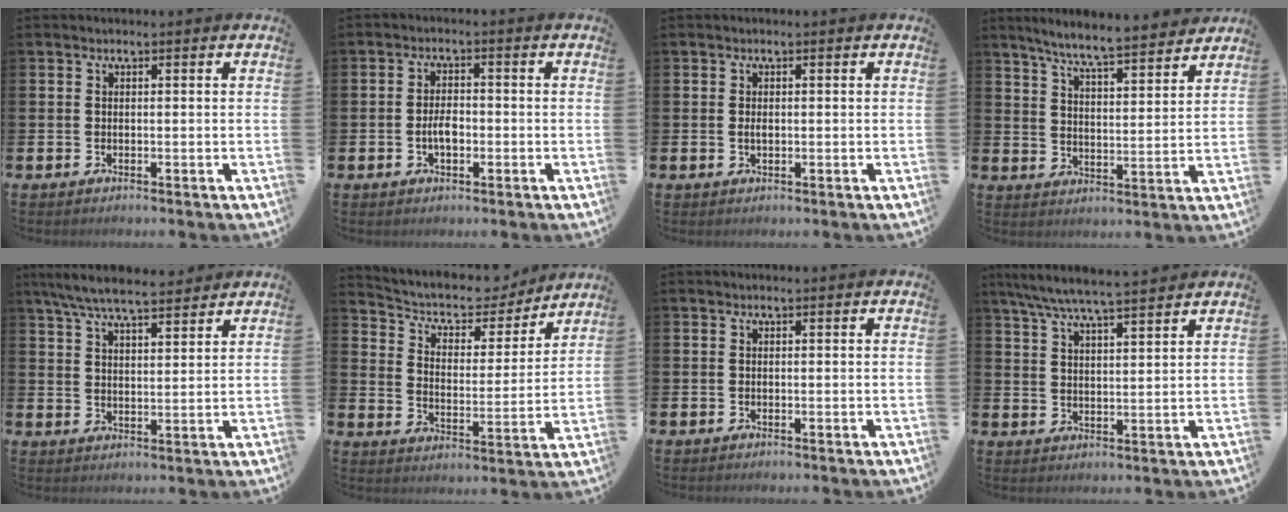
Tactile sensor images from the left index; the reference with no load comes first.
{"total": 3.0, "force": [-0.7, 1.6, 2.4], "torque": [-0.037, 0.001, -0.015]}
{"total": 0.8, "force": [0.0, 0.4, 0.7], "torque": [-0.014, 0.003, 0.000]}
{"total": 6.8, "force": [6.4, 0.0, 2.2], "torque": [-0.061, -0.044, 0.110]}
{"total": 7.1, "force": [6.6, 1.0, 2.4], "torque": [-0.070, -0.022, 0.120]}
{"total": 6.7, "force": [6.0, 2.6, 1.5], "torque": [-0.059, -0.042, 0.098]}
{"total": 0.0}
{"total": 6.5, "force": [6.0, 0.0, 2.4], "torque": [-0.062, -0.028, 0.107]}